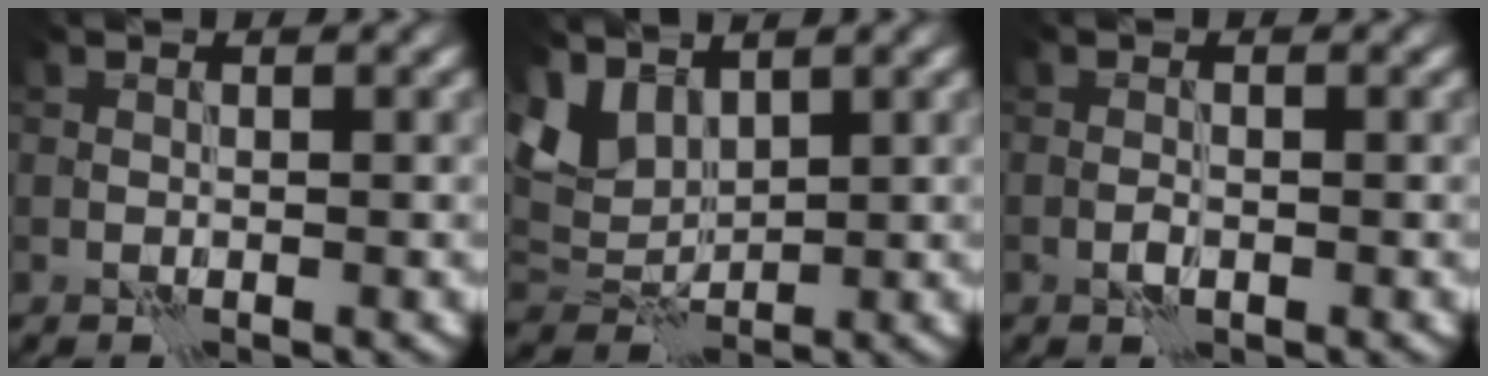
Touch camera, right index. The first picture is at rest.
{"total": 4.1, "force": [2.9, 2.3, 1.6], "torque": [-0.044, -0.003, 0.055]}
{"total": 1.1, "force": [-0.5, 0.5, 0.8], "torque": [-0.016, 0.001, -0.011]}